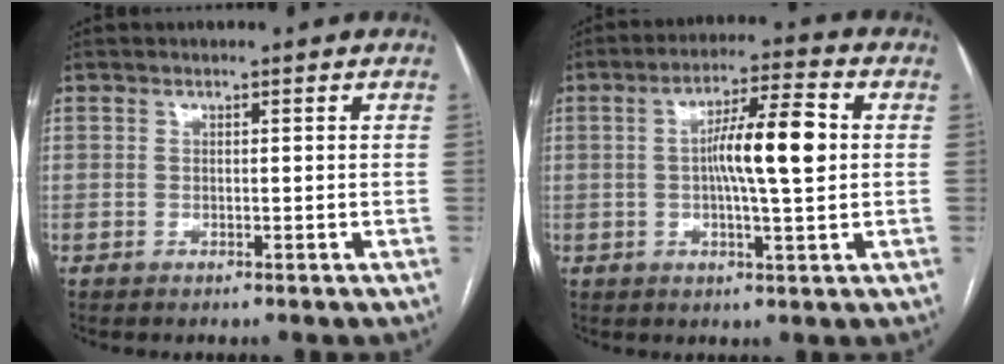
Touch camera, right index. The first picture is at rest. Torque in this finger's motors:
{"motor_torque": [1.41, 0.03, 0.48, 0.13]}